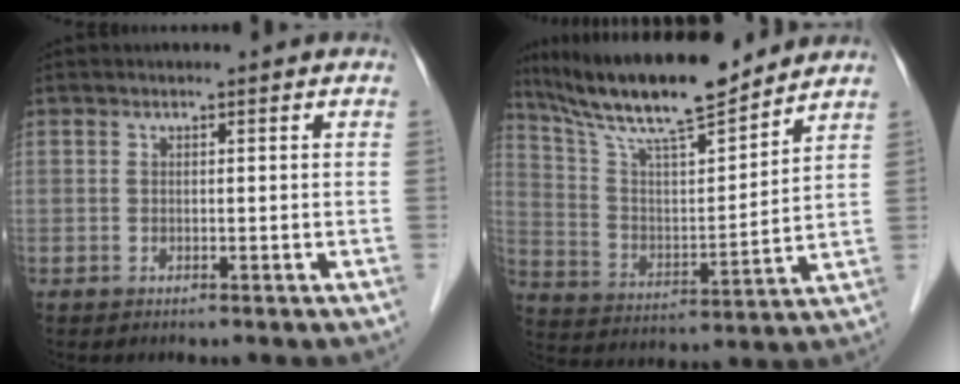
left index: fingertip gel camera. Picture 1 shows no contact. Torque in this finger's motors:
{"motor_torque": [0.38, -0.48, 0.71, 0.16]}